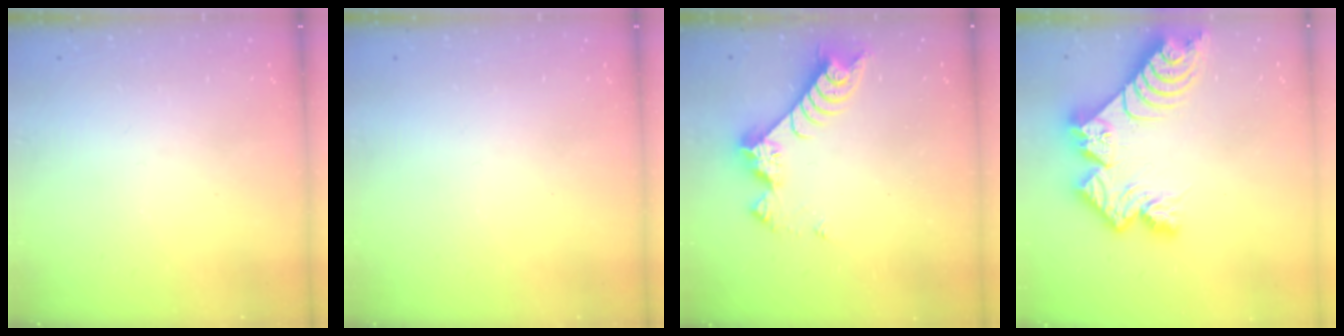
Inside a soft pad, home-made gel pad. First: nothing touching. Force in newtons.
{"total": 0.0}
{"total": 8.3, "press": 8.3, "slide": 0.4}
{"total": 14.6, "press": 14.6, "slide": 1.3}